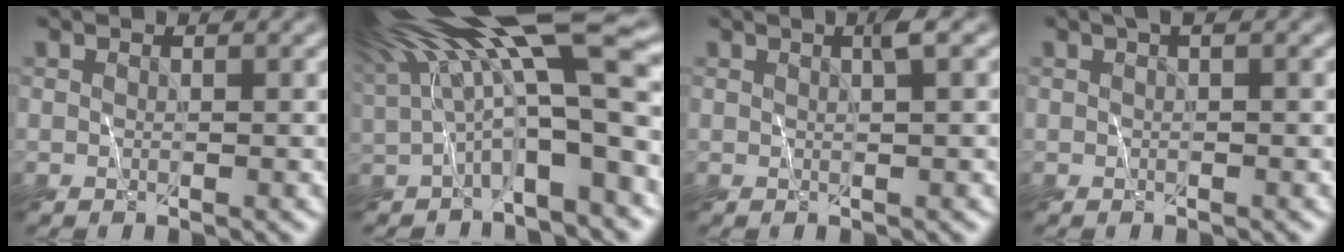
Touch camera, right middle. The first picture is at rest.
{"total": 15.5, "force": [4.4, 3.3, 14.5], "torque": [-0.234, 0.007, 0.093]}
{"total": 1.5, "force": [0.7, -0.3, 1.3], "torque": [-0.023, 0.003, 0.008]}
{"total": 1.5, "force": [0.6, 0.5, 1.3], "torque": [-0.023, 0.007, 0.005]}